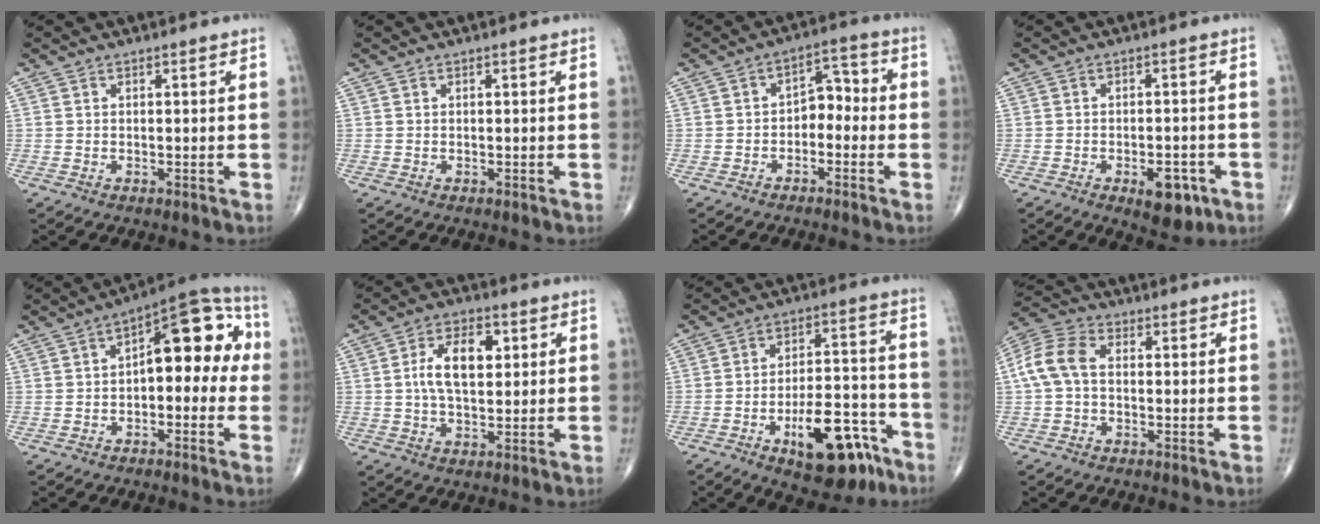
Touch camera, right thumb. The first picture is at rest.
{"total": 0.0}
{"total": 5.6, "force": [-1.5, 3.8, 3.9], "torque": [-0.034, 0.039, -0.037]}
{"total": 7.0, "force": [-3.2, 3.4, 5.2], "torque": [-0.055, 0.010, -0.037]}
{"total": 13.9, "force": [0.7, 7.1, 11.9], "torque": [-0.119, 0.044, -0.005]}
{"total": 9.4, "force": [1.8, 5.1, 7.7], "torque": [-0.125, 0.006, 0.029]}
{"total": 16.7, "force": [-8.6, 7.3, 12.3], "torque": [-0.154, 0.062, -0.120]}
{"total": 8.2, "force": [0.1, 5.3, 6.2], "torque": [-0.134, 0.024, -0.006]}